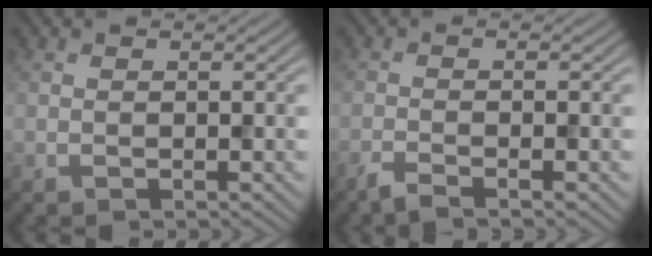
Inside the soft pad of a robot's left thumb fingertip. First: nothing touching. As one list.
[{"total": 1.9, "force": [-1.5, 0.1, 1.2], "torque": [-0.019, -0.002, -0.041]}]